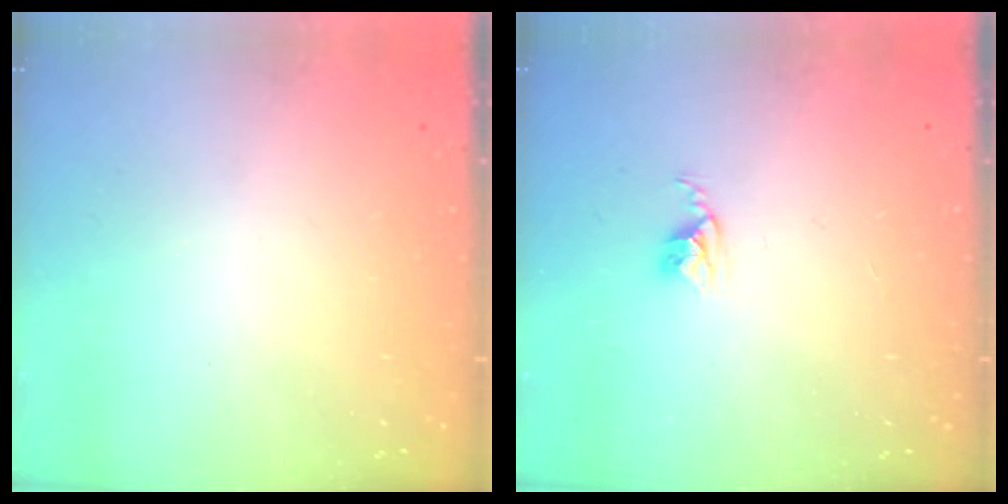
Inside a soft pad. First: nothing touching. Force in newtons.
{"total": 2.8, "press": 2.7, "slide": 0.4}